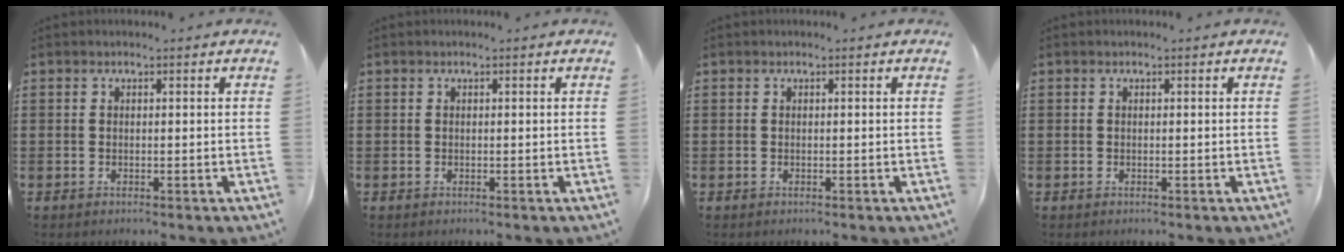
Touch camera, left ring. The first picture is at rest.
{"total": 0.0}
{"total": 0.0}
{"total": 0.0}